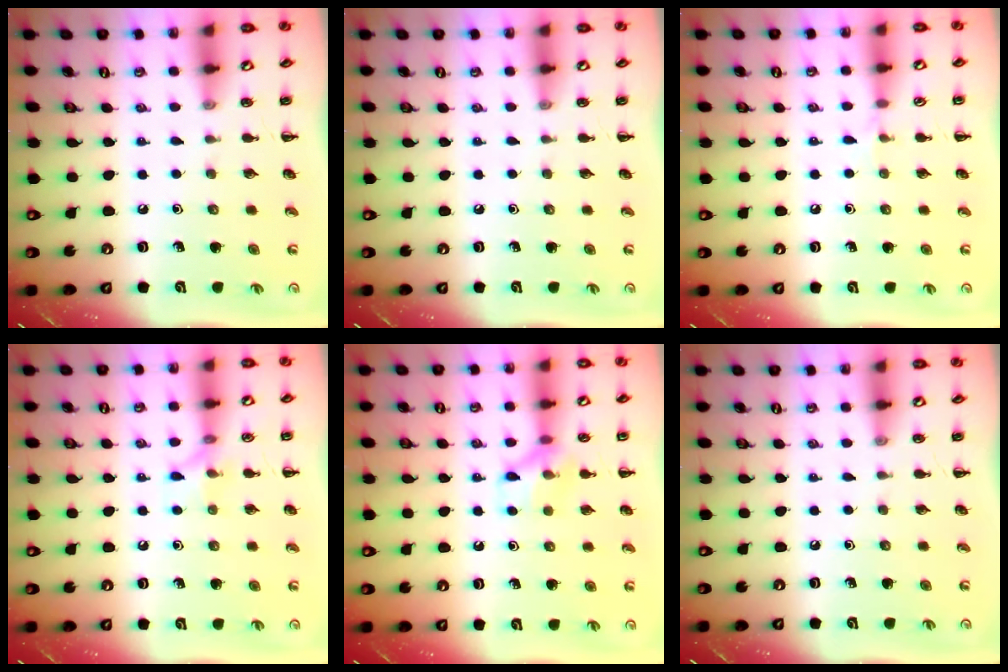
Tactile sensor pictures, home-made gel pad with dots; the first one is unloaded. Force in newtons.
{"total": 0.0}
{"total": 4.1, "press": 3.8, "slide": 1.5}
{"total": 5.6, "press": 5.5, "slide": 1.1}
{"total": 9.6, "press": 9.5, "slide": 1.0}
{"total": 0.0}